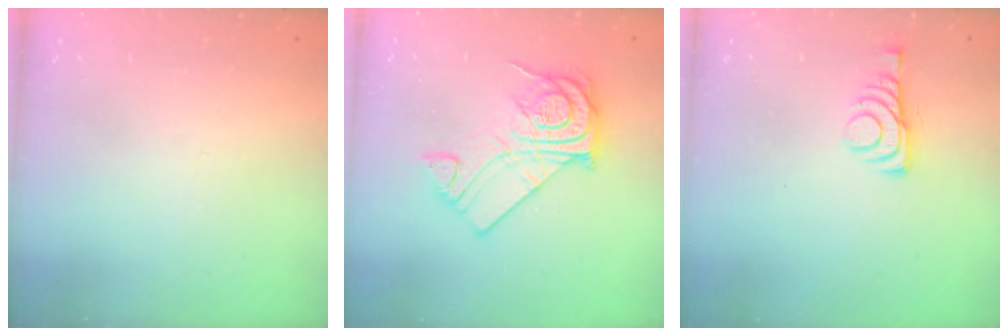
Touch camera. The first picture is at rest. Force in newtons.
{"total": 14.3, "press": 14.3, "slide": 1.3}
{"total": 6.7, "press": 6.7, "slide": 0.8}